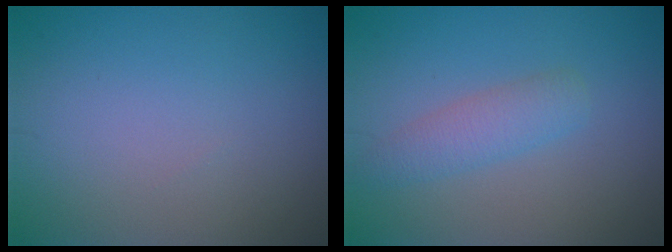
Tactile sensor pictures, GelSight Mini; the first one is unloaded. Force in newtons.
{"total": 2.5, "press": 2.5, "slide": 0.1}